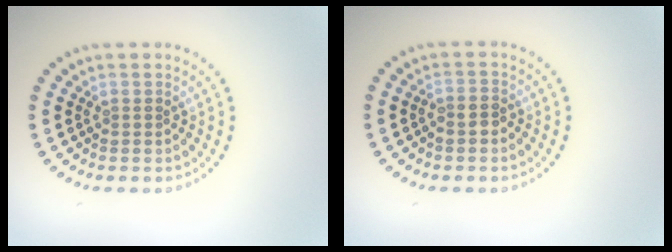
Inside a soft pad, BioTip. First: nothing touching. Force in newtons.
{"total": 1.2, "press": 0.9, "slide": 0.7}